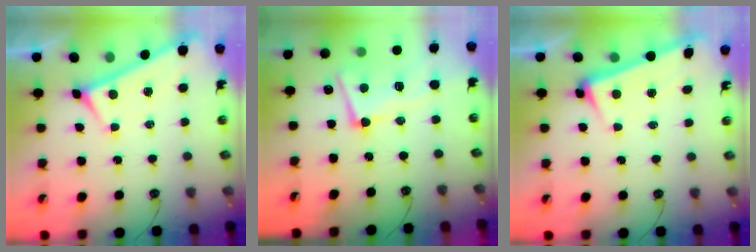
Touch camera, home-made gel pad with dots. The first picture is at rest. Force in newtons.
{"total": 10.6, "press": 10.4, "slide": 1.8}
{"total": 3.5, "press": 3.3, "slide": 1.1}